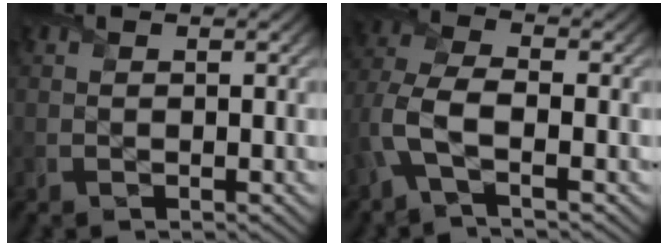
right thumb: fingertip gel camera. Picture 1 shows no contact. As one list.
[{"total": 6.0, "force": [-2.3, 2.4, 5.0], "torque": [-0.130, 0.000, -0.062]}]